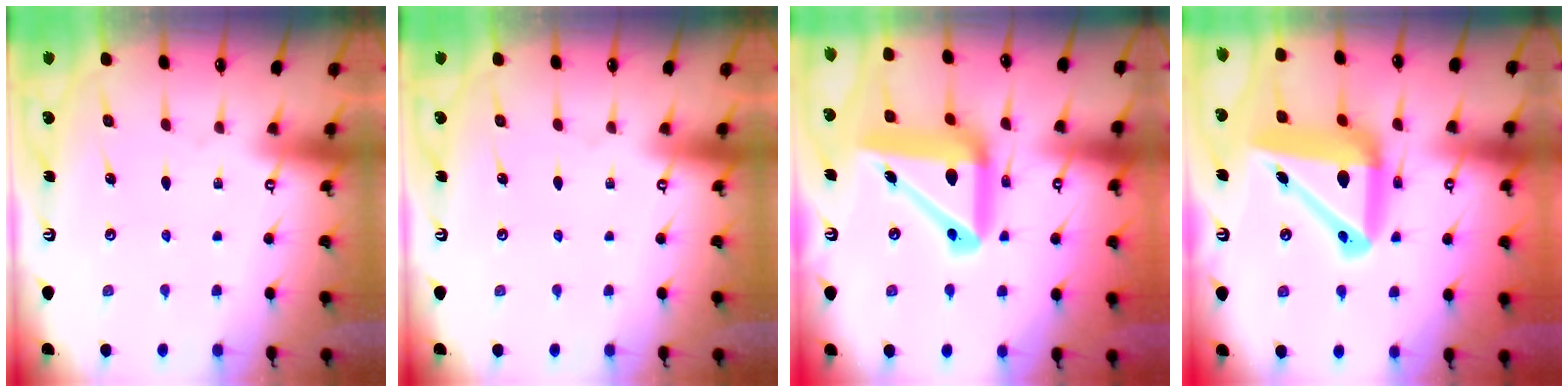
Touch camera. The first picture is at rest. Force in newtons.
{"total": 0.0}
{"total": 20.4, "press": 20.2, "slide": 3.0}
{"total": 17.8, "press": 17.7, "slide": 2.0}